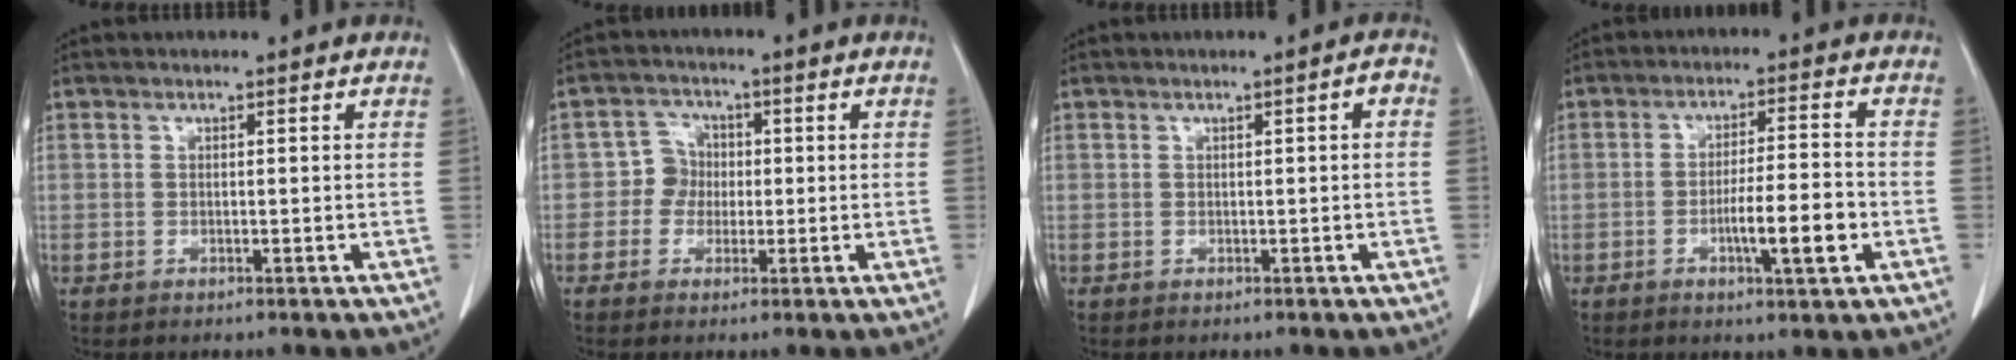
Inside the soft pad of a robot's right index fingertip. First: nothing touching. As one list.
[{"total": 3.6, "force": [-0.3, 3.5, 0.9], "torque": [-0.009, 0.013, -0.007]}, {"total": 1.5, "force": [0.1, 0.0, 1.5], "torque": [-0.019, 0.004, 0.002]}, {"total": 7.6, "force": [-2.5, 0.6, 7.2], "torque": [-0.117, -0.003, -0.040]}]